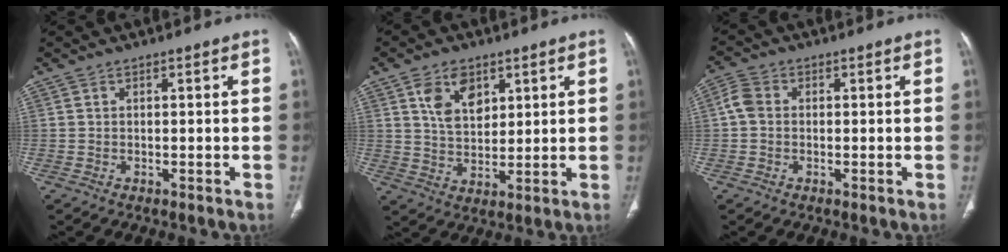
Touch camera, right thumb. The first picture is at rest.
{"total": 8.2, "force": [3.9, 5.1, 5.1], "torque": [-0.068, -0.021, 0.075]}
{"total": 3.4, "force": [0.1, 2.7, 2.1], "torque": [-0.042, 0.011, -0.005]}